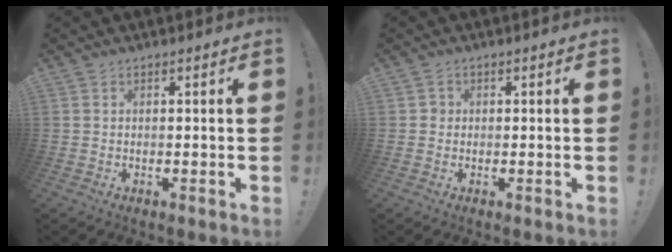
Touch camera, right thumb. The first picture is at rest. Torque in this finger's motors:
{"motor_torque": [0.10, 0.17, -0.03, 0.08, -0.01]}